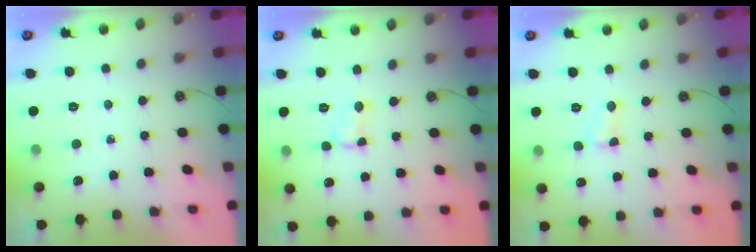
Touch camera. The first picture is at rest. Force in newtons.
{"total": 3.4, "press": 3.4, "slide": 0.5}
{"total": 3.9, "press": 3.9, "slide": 0.4}